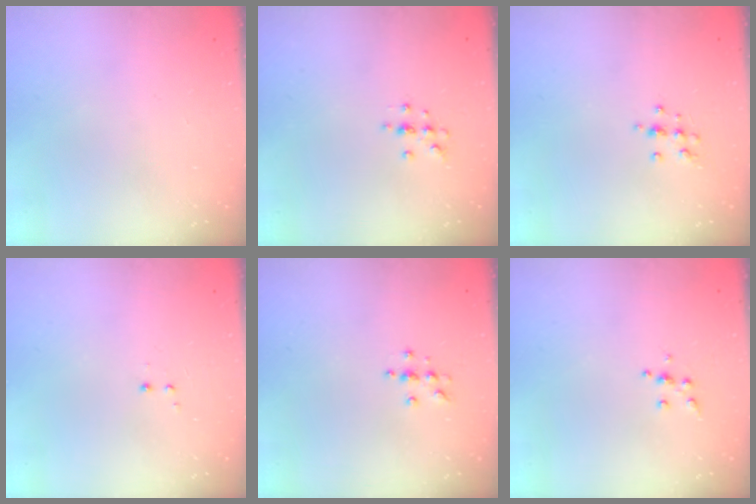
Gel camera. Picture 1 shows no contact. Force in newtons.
{"total": 4.1, "press": 4.1, "slide": 0.4}
{"total": 6.8, "press": 6.8, "slide": 0.6}
{"total": 1.2, "press": 1.0, "slide": 0.6}
{"total": 4.0, "press": 4.0, "slide": 0.5}
{"total": 4.5, "press": 4.5, "slide": 0.5}